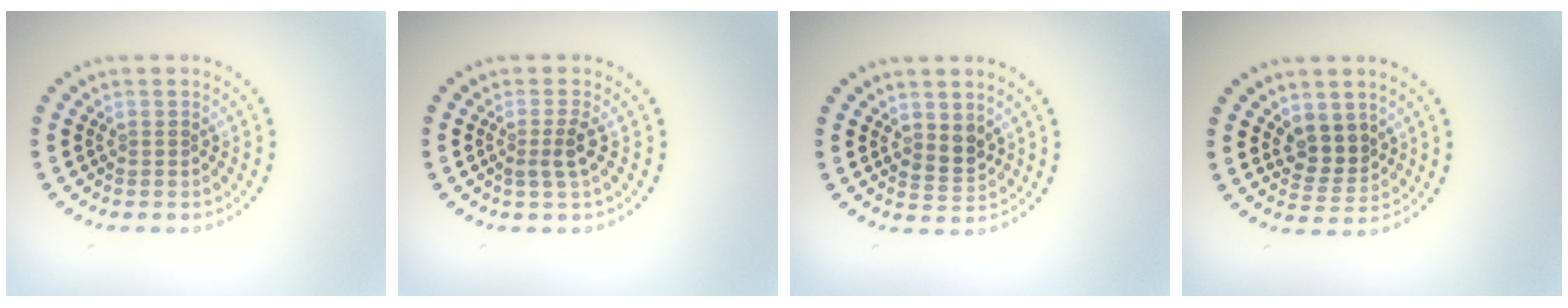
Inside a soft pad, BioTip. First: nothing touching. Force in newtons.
{"total": 1.8, "press": 1.4, "slide": 1.1}
{"total": 1.9, "press": 1.7, "slide": 1.0}
{"total": 2.8, "press": 2.5, "slide": 1.3}